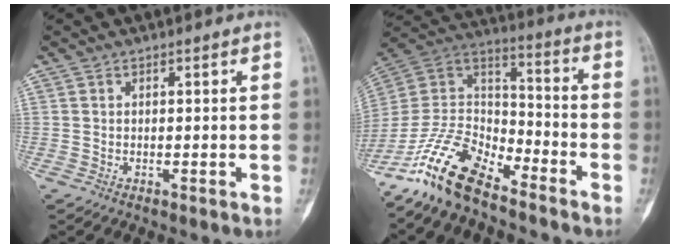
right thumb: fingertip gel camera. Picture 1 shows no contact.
{"total": 16.2, "force": [-12.5, 6.2, 8.3], "torque": [-0.147, 0.080, -0.245]}